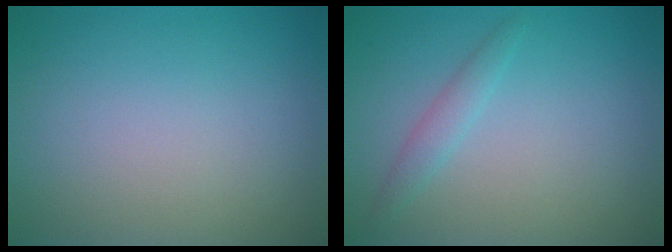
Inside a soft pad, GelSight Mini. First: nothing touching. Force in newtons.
{"total": 1.4, "press": 1.4, "slide": 0.0}